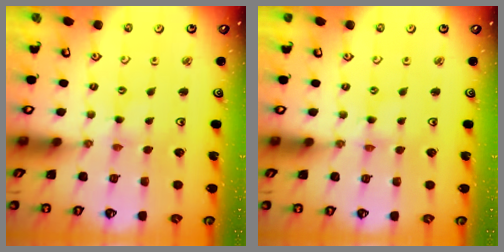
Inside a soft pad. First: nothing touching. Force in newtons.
{"total": 0.0}